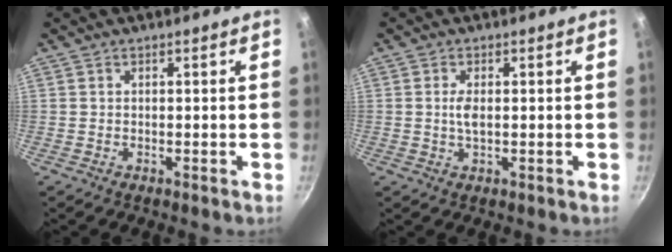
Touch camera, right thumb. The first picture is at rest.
{"total": 2.6, "force": [0.2, 1.1, 2.3], "torque": [-0.048, -0.001, 0.004]}